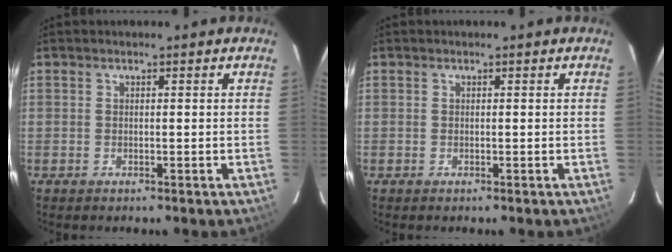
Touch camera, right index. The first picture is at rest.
{"total": 0.0}